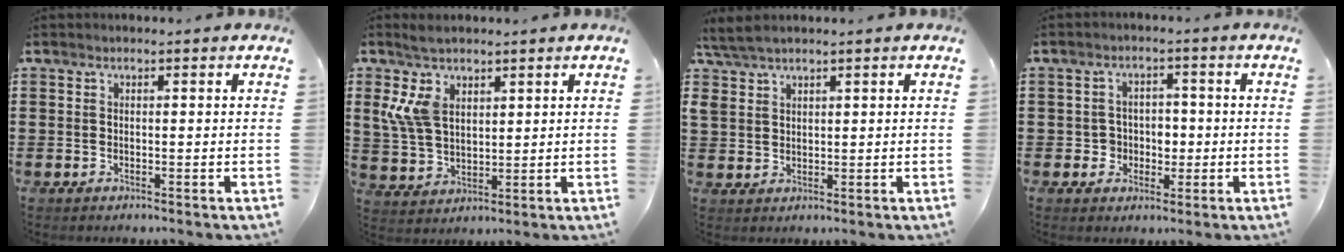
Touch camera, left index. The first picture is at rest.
{"total": 7.6, "force": [4.0, 4.4, 4.7], "torque": [-0.130, 0.002, 0.070]}
{"total": 2.9, "force": [2.4, 1.2, 1.1], "torque": [-0.030, 0.006, 0.046]}
{"total": 3.7, "force": [-0.6, 3.4, 1.2], "torque": [-0.036, 0.007, -0.017]}